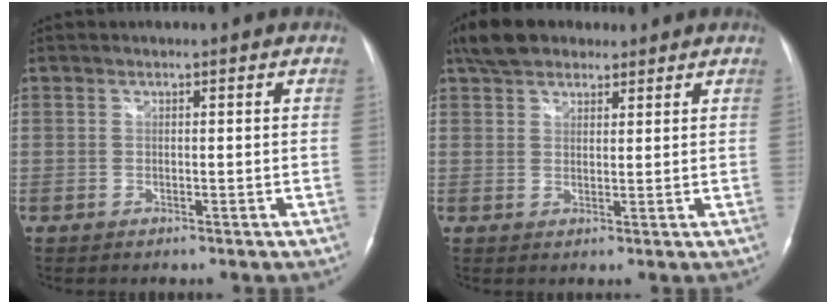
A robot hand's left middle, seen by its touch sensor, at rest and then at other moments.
{"total": 7.5, "force": [5.8, 3.4, 3.1], "torque": [-0.060, 0.027, 0.107]}